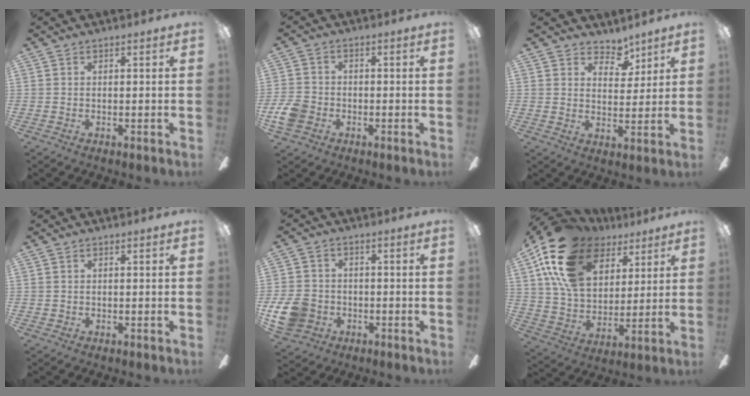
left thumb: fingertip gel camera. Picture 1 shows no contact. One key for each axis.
{"total": 6.2, "fx": -2.4, "fy": 4.8, "fz": 3.1, "tx": -0.072, "ty": 0.015, "tz": -0.046}
{"total": 5.0, "fx": 4.1, "fy": 2.8, "fz": 0.9, "tx": 0.000, "ty": -0.025, "tz": 0.071}
{"total": 0.5, "fx": 0.1, "fy": 0.5, "fz": 0.1, "tx": -0.001, "ty": 0.005, "tz": 0.000}
{"total": 9.4, "fx": -2.9, "fy": 7.8, "fz": 4.4, "tx": -0.107, "ty": 0.023, "tz": -0.054}
{"total": 21.9, "fx": 11.0, "fy": 13.9, "fz": 12.9, "tx": -0.265, "ty": -0.035, "tz": 0.201}